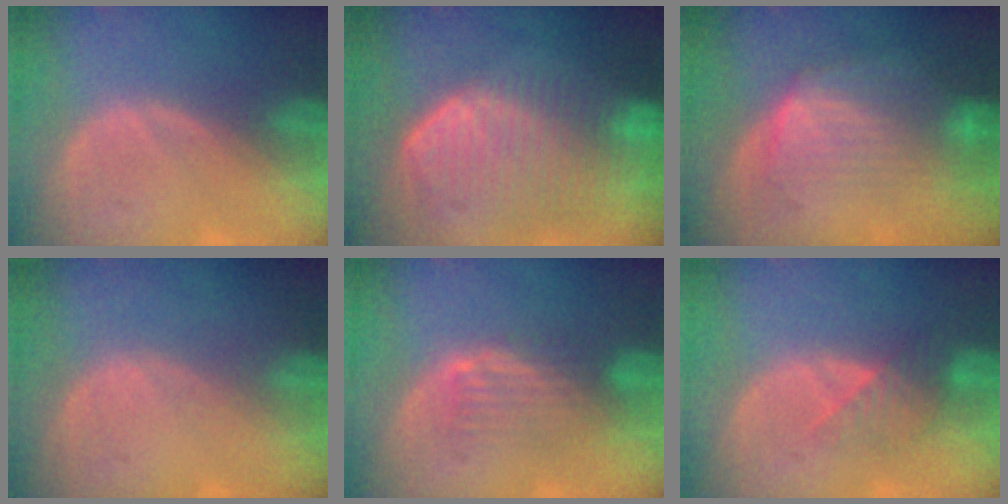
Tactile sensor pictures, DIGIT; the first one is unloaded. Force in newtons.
{"total": 10.8, "press": 9.5, "slide": 5.1}
{"total": 7.0, "press": 7.0, "slide": 0.7}
{"total": 0.0}
{"total": 4.8, "press": 4.2, "slide": 2.5}
{"total": 4.0, "press": 3.6, "slide": 1.7}